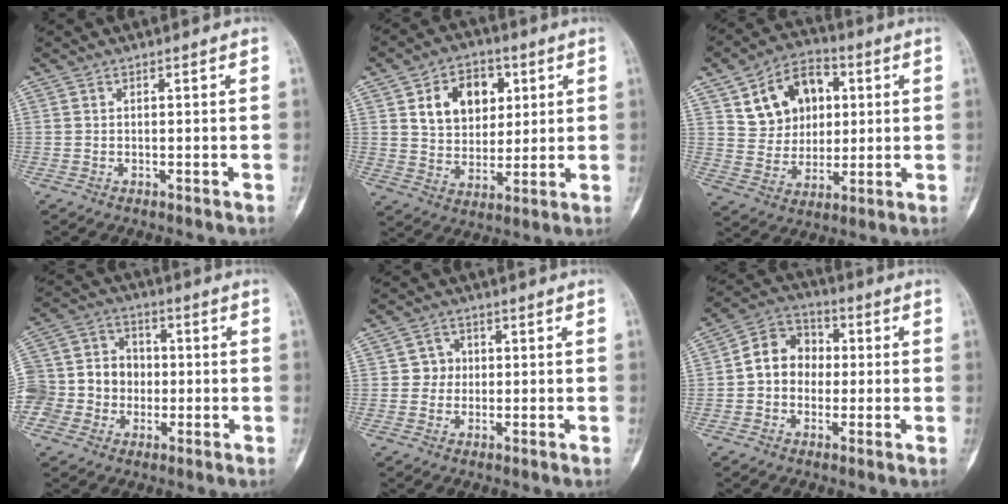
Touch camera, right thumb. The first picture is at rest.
{"total": 12.5, "force": [4.2, 9.1, 7.4], "torque": [-0.073, -0.012, 0.073]}
{"total": 14.3, "force": [4.6, 10.7, 8.3], "torque": [-0.091, -0.001, 0.079]}
{"total": 15.1, "force": [-2.0, 13.7, 6.1], "torque": [-0.097, 0.046, -0.033]}
{"total": 3.3, "force": [0.2, 3.3, 0.6], "torque": [0.017, 0.008, -0.003]}
{"total": 9.5, "force": [-0.1, 8.0, 5.2], "torque": [-0.057, 0.030, -0.016]}